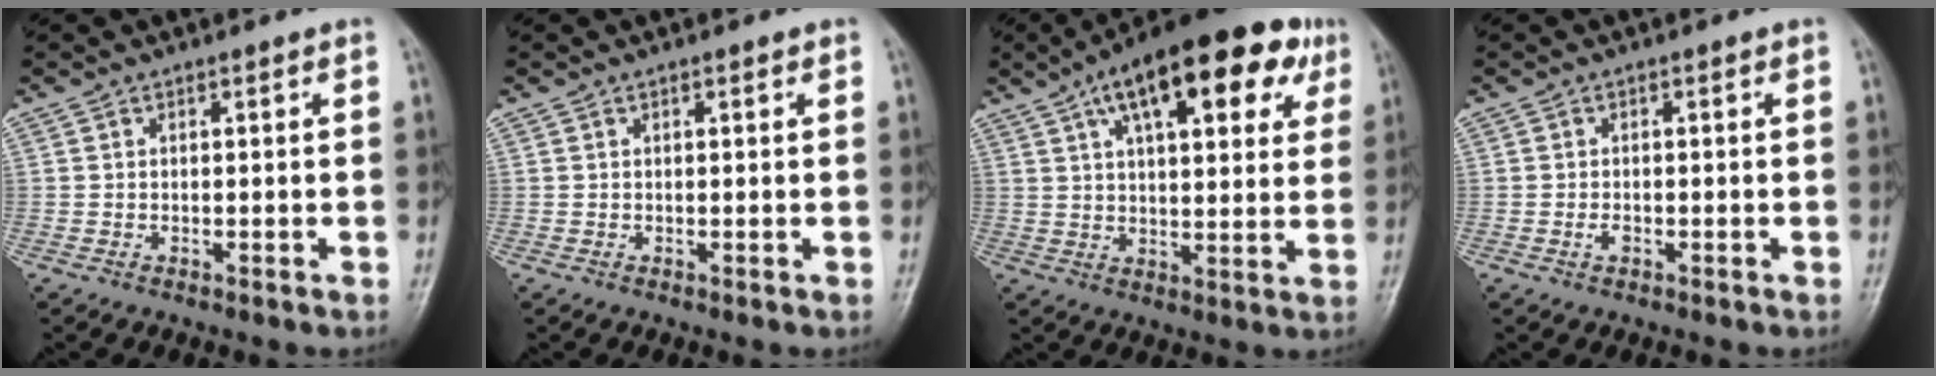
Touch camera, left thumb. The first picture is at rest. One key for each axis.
{"total": 0.7, "fx": 0.4, "fy": 0.3, "fz": 0.6, "tx": -0.008, "ty": 0.000, "tz": 0.004}
{"total": 21.2, "fx": 10.2, "fy": 8.9, "fz": 16.3, "tx": -0.214, "ty": 0.005, "tz": 0.148}
{"total": 1.3, "fx": -0.5, "fy": 0.7, "fz": 0.9, "tx": -0.017, "ty": 0.001, "tz": -0.010}